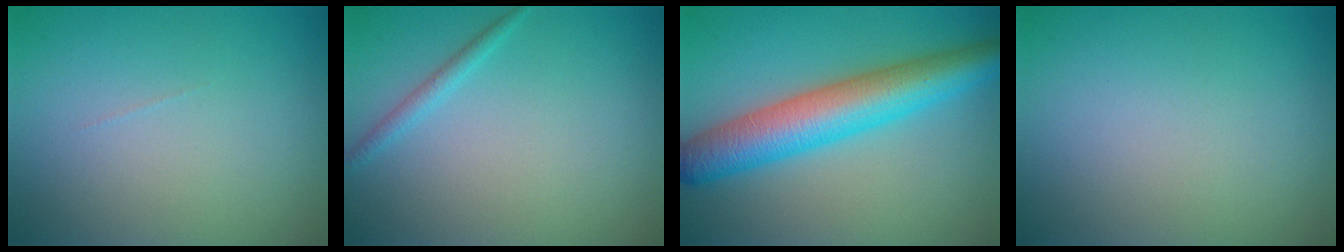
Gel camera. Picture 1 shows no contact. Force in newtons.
{"total": 1.1, "press": 1.1, "slide": 0.1}
{"total": 7.8, "press": 7.8, "slide": 0.1}
{"total": 0.0}